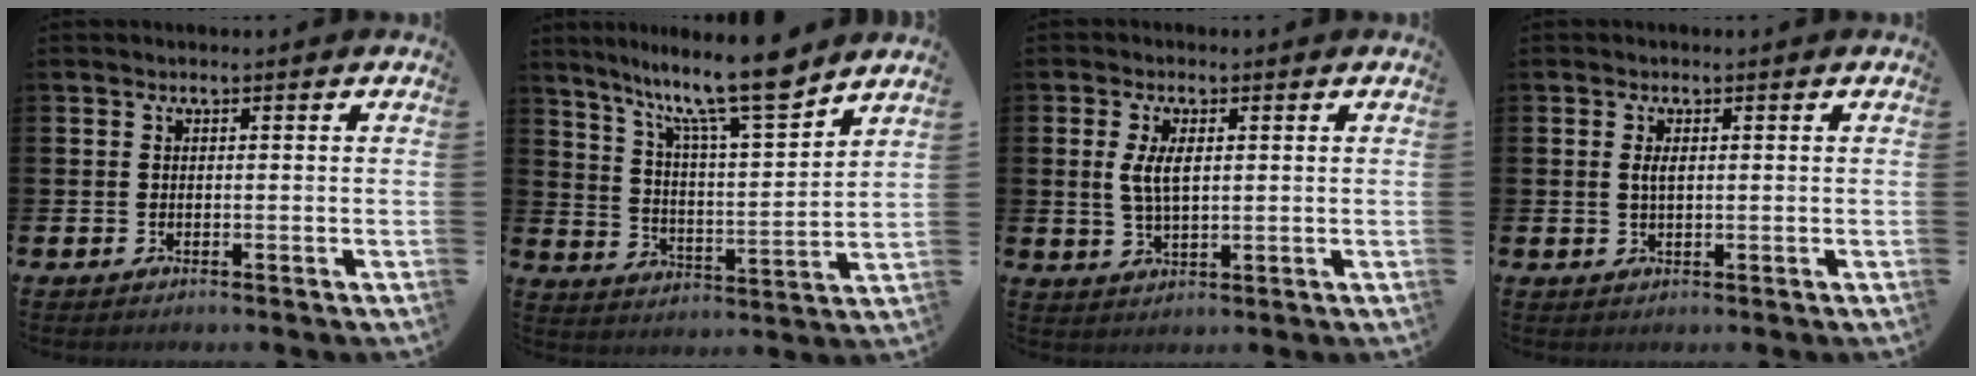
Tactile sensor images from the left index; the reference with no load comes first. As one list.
[{"total": 12.9, "force": [10.8, 2.1, 6.8], "torque": [-0.138, -0.064, 0.184]}, {"total": 4.1, "force": [1.2, 1.9, 3.4], "torque": [-0.064, 0.005, 0.018]}, {"total": 1.7, "force": [0.4, 0.7, 1.5], "torque": [-0.031, 0.005, 0.006]}]